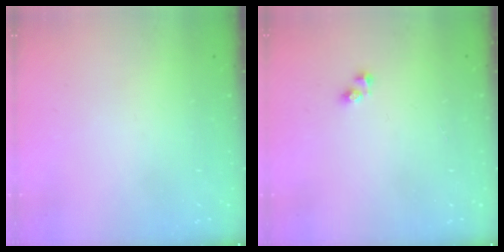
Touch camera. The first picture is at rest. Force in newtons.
{"total": 2.5, "press": 2.5, "slide": 0.2}